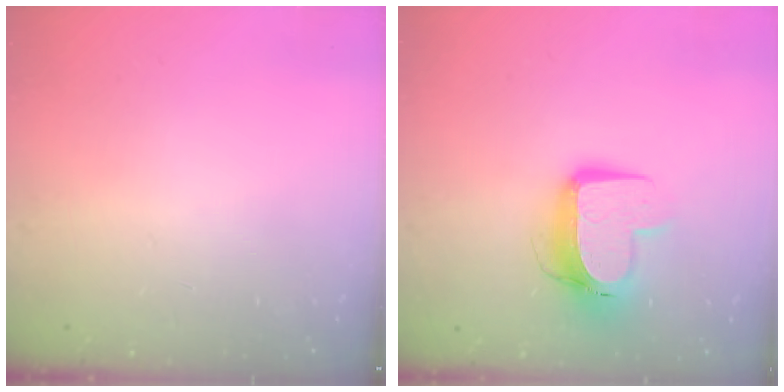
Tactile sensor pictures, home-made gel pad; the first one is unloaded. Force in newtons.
{"total": 12.3, "press": 12.3, "slide": 1.3}